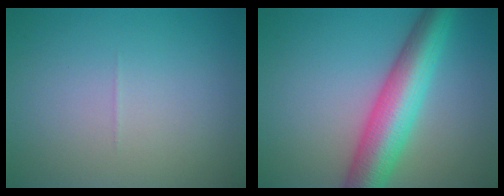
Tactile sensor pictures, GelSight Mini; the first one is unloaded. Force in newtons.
{"total": 7.9, "press": 7.9, "slide": 0.2}